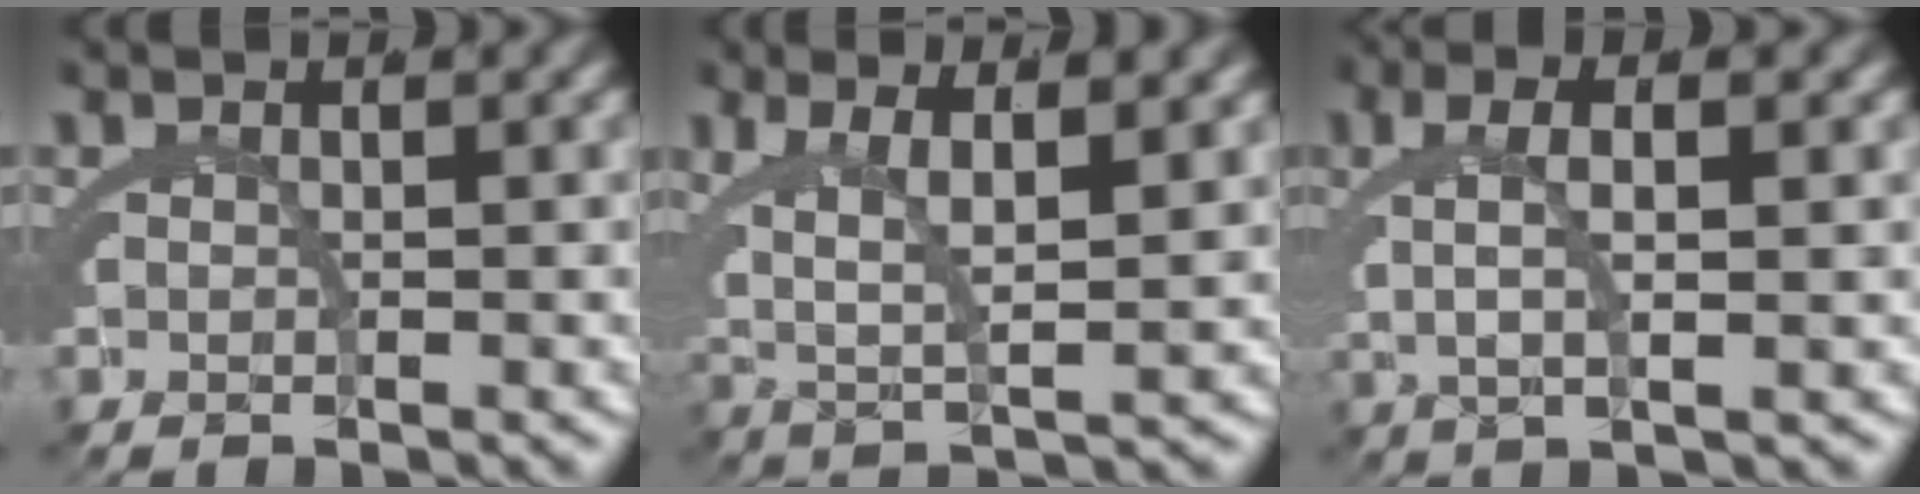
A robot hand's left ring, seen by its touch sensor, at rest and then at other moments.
{"total": 7.0, "force": [1.5, 3.7, 5.8], "torque": [-0.104, -0.005, 0.025]}
{"total": 4.8, "force": [1.4, 1.3, 4.3], "torque": [-0.078, 0.011, 0.022]}